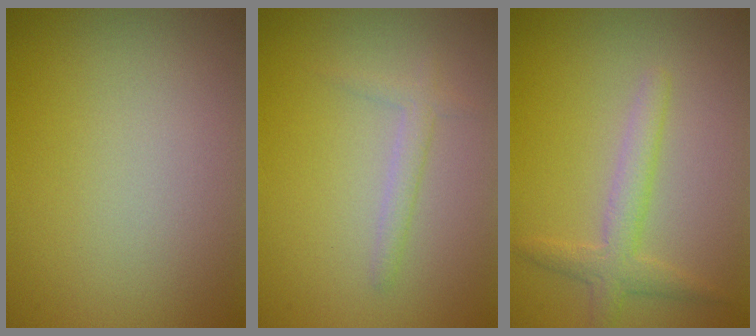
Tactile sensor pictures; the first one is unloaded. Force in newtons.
{"total": 1.5, "press": 1.5, "slide": 0.1}
{"total": 2.3, "press": 2.3, "slide": 0.0}